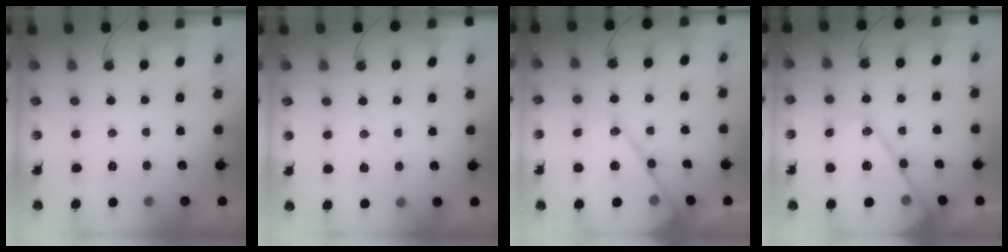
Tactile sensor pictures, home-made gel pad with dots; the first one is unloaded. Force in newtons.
{"total": 4.8, "press": 4.7, "slide": 0.7}
{"total": 15.8, "press": 15.8, "slide": 1.2}
{"total": 15.8, "press": 15.8, "slide": 1.2}